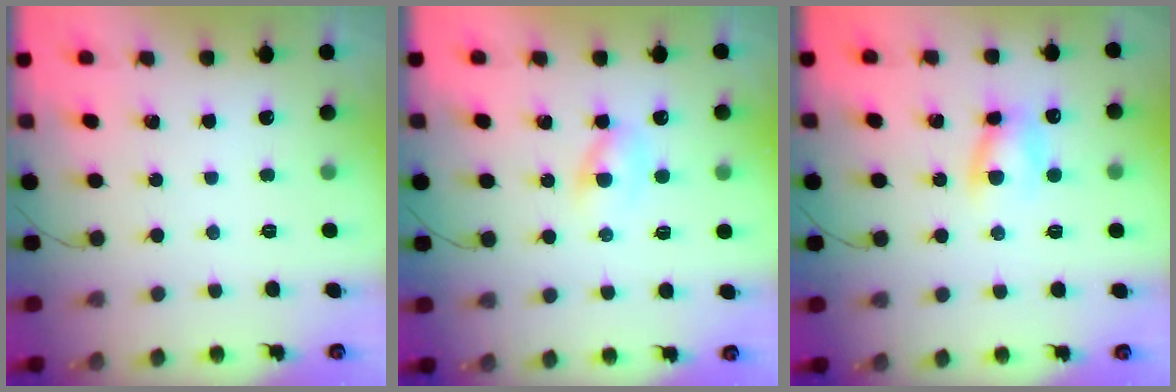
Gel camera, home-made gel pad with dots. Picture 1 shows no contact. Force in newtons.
{"total": 2.6, "press": 2.4, "slide": 1.0}
{"total": 6.7, "press": 6.6, "slide": 1.2}